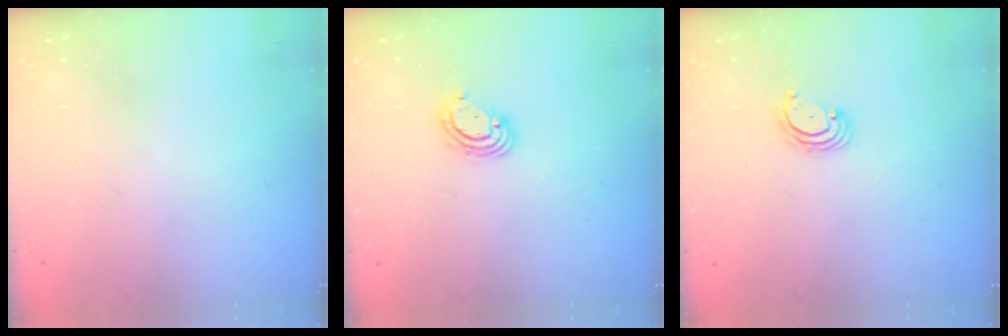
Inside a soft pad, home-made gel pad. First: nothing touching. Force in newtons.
{"total": 4.1, "press": 4.1, "slide": 0.4}
{"total": 2.7, "press": 2.7, "slide": 0.3}